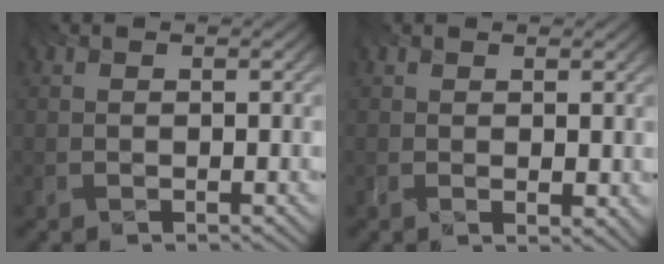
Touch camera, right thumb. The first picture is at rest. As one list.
[{"total": 2.0, "force": [0.9, 0.5, 1.7], "torque": [-0.027, -0.002, 0.018]}]